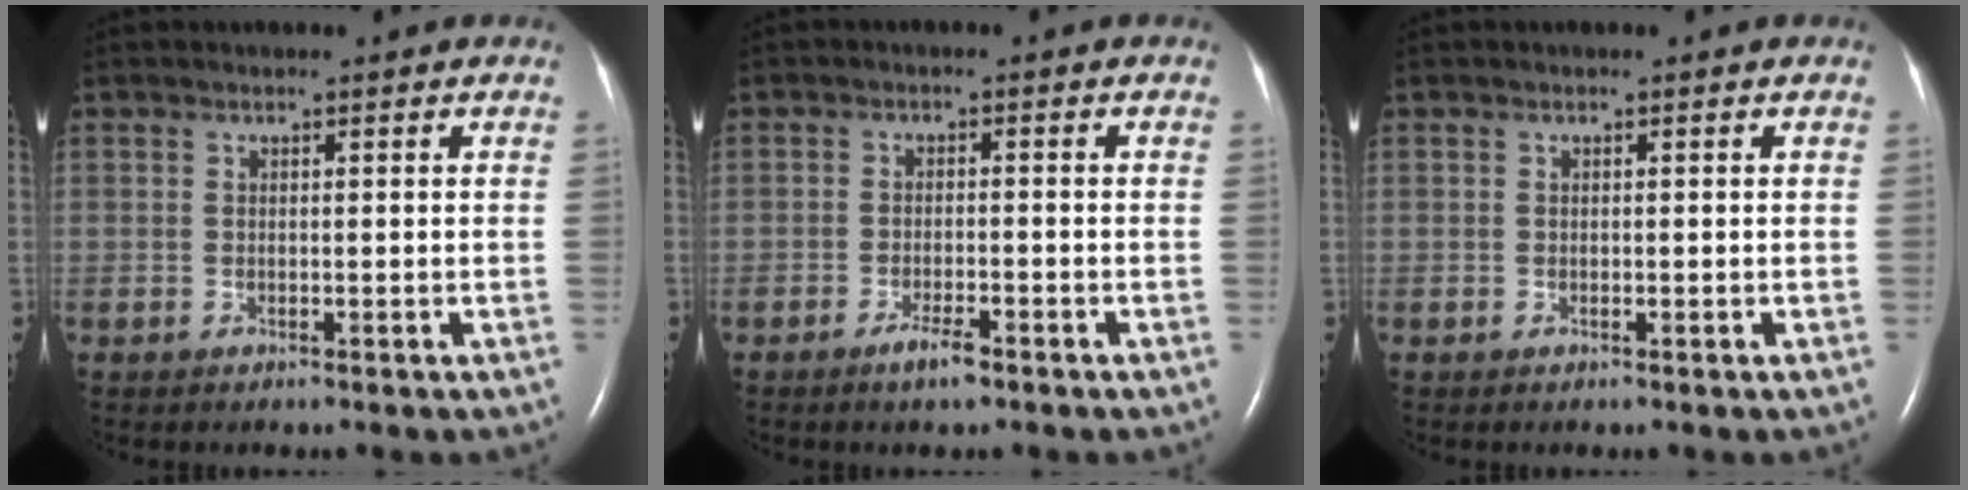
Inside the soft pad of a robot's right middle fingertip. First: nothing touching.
{"total": 2.9, "force": [-2.1, 0.5, 2.0], "torque": [-0.043, -0.002, -0.037]}
{"total": 0.0}